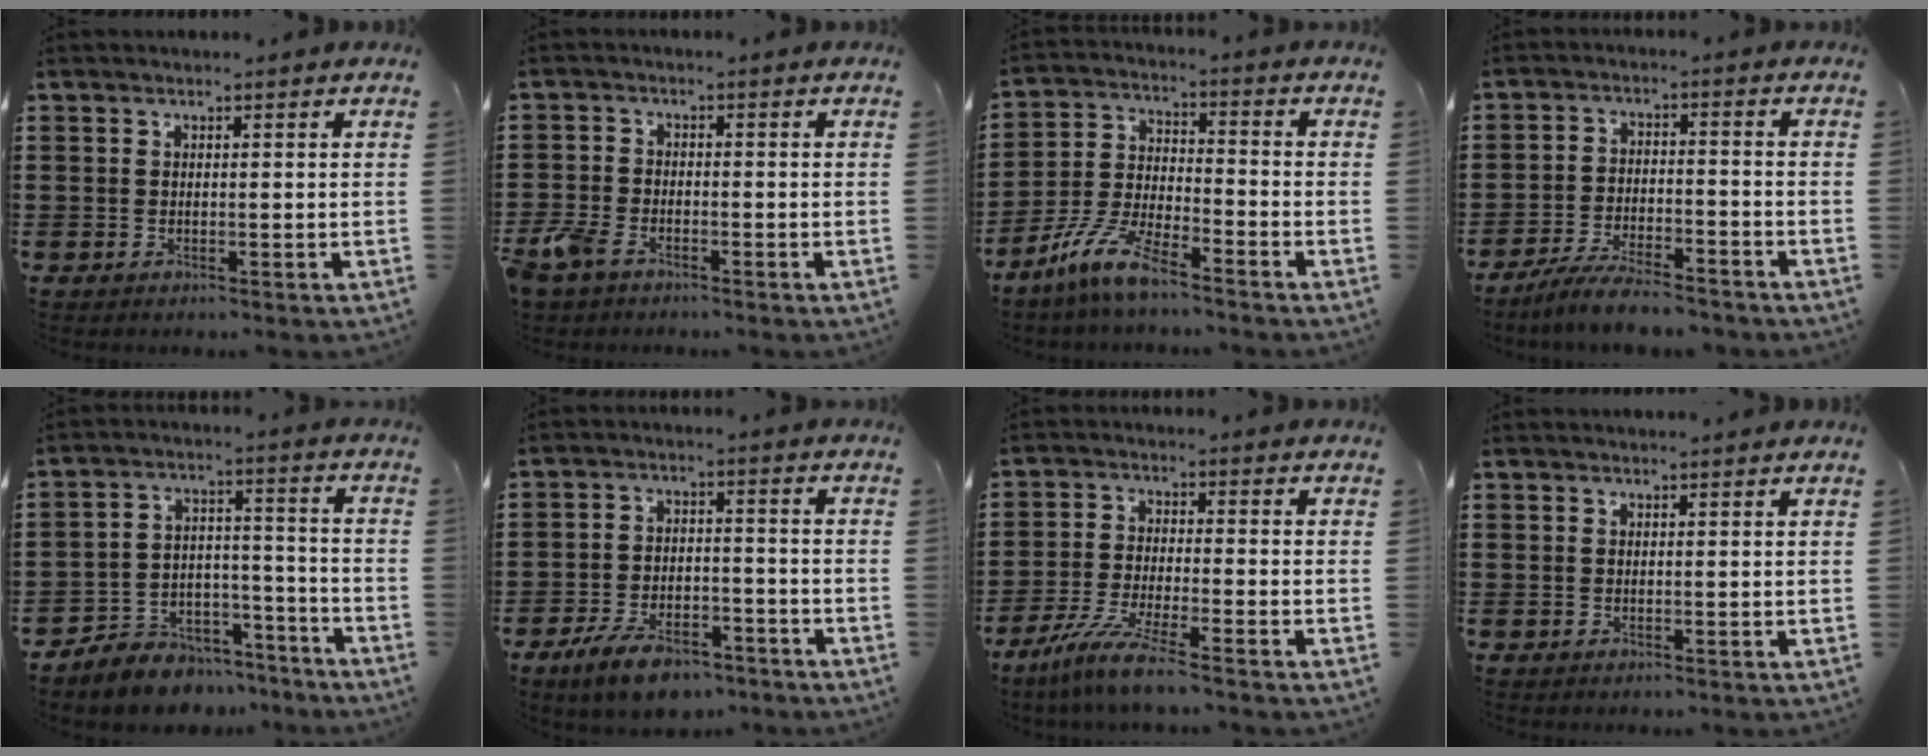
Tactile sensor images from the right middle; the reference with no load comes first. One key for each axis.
{"total": 3.9, "fx": -3.0, "fy": 1.8, "fz": 1.7, "tx": -0.064, "ty": -0.007, "tz": -0.068}
{"total": 8.7, "fx": -6.9, "fy": 1.1, "fz": 5.2, "tx": -0.128, "ty": -0.007, "tz": -0.141}
{"total": 6.0, "fx": -5.5, "fy": 0.5, "fz": 2.3, "tx": -0.057, "ty": -0.006, "tz": -0.108}
{"total": 6.1, "fx": -5.7, "fy": 2.2, "fz": 0.2, "tx": -0.011, "ty": 0.017, "tz": -0.113}
{"total": 7.0, "fx": -5.5, "fy": 2.3, "fz": 3.6, "tx": -0.074, "ty": 0.005, "tz": -0.103}
{"total": 6.8, "fx": -5.5, "fy": -0.1, "fz": 4.1, "tx": -0.099, "ty": -0.024, "tz": -0.110}
{"total": 0.7, "fx": 0.7, "fy": -0.2, "fz": 0.2, "tx": -0.004, "ty": -0.003, "tz": 0.013}